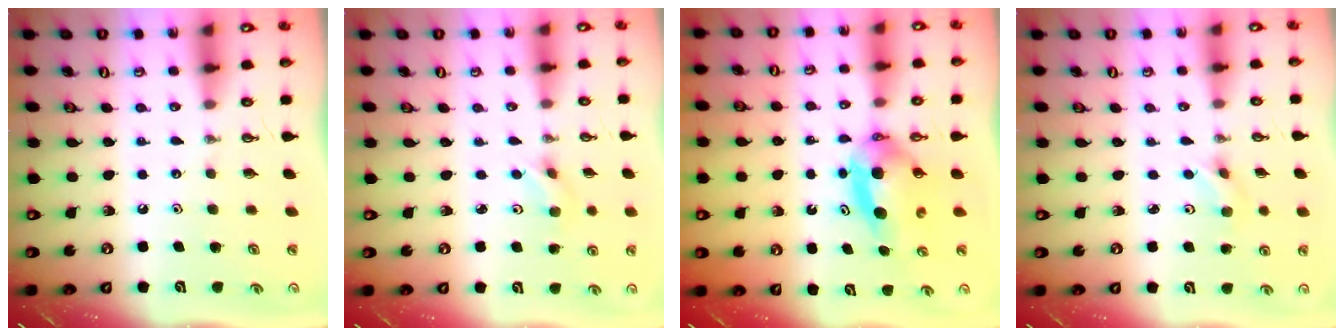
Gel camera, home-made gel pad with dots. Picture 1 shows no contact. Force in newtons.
{"total": 2.4, "press": 2.4, "slide": 0.1}
{"total": 6.1, "press": 5.5, "slide": 2.6}
{"total": 2.4, "press": 2.4, "slide": 0.1}